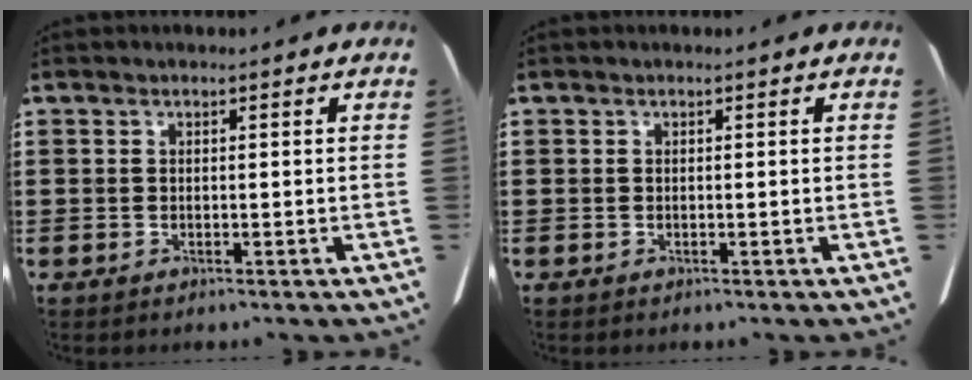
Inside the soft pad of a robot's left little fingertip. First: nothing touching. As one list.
[{"total": 0.0}]